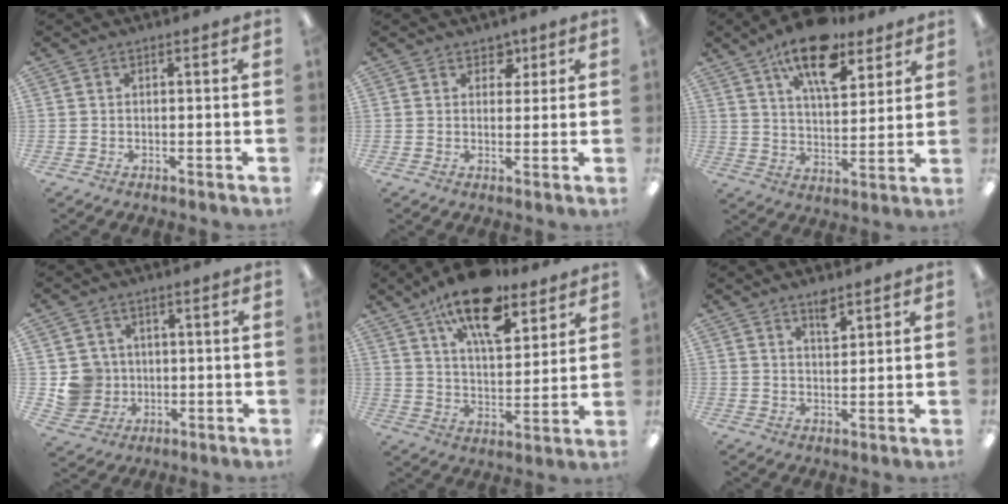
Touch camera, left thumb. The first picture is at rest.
{"total": 3.6, "force": [2.1, 2.7, 1.1], "torque": [0.004, -0.008, 0.032]}
{"total": 16.0, "force": [10.9, 6.7, 9.6], "torque": [-0.157, -0.050, 0.187]}
{"total": 7.4, "force": [0.1, 7.3, 1.1], "torque": [-0.032, 0.010, 0.014]}
{"total": 17.6, "force": [12.2, 7.2, 10.5], "torque": [-0.177, -0.059, 0.208]}
{"total": 4.5, "force": [3.3, 1.6, 2.6], "torque": [-0.034, -0.017, 0.055]}